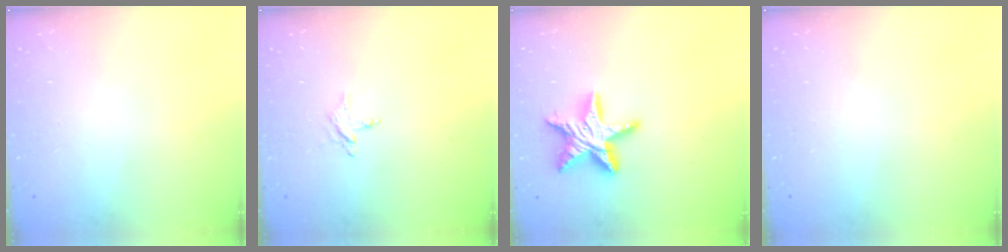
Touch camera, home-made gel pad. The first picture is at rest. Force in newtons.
{"total": 2.4, "press": 2.4, "slide": 0.2}
{"total": 15.2, "press": 15.2, "slide": 1.1}
{"total": 0.0}